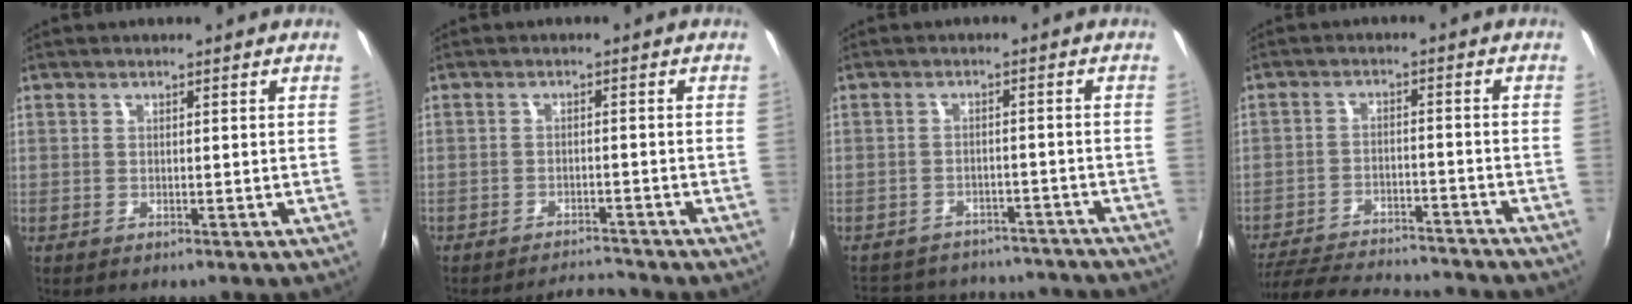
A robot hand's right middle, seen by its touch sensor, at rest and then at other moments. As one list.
[{"total": 4.1, "force": [-4.1, 0.2, 0.3], "torque": [-0.021, 0.000, -0.067]}, {"total": 20.6, "force": [-18.0, 7.3, 6.9], "torque": [-0.144, 0.028, -0.219]}, {"total": 21.0, "force": [-18.5, 4.3, 8.8], "torque": [-0.181, -0.020, -0.263]}]